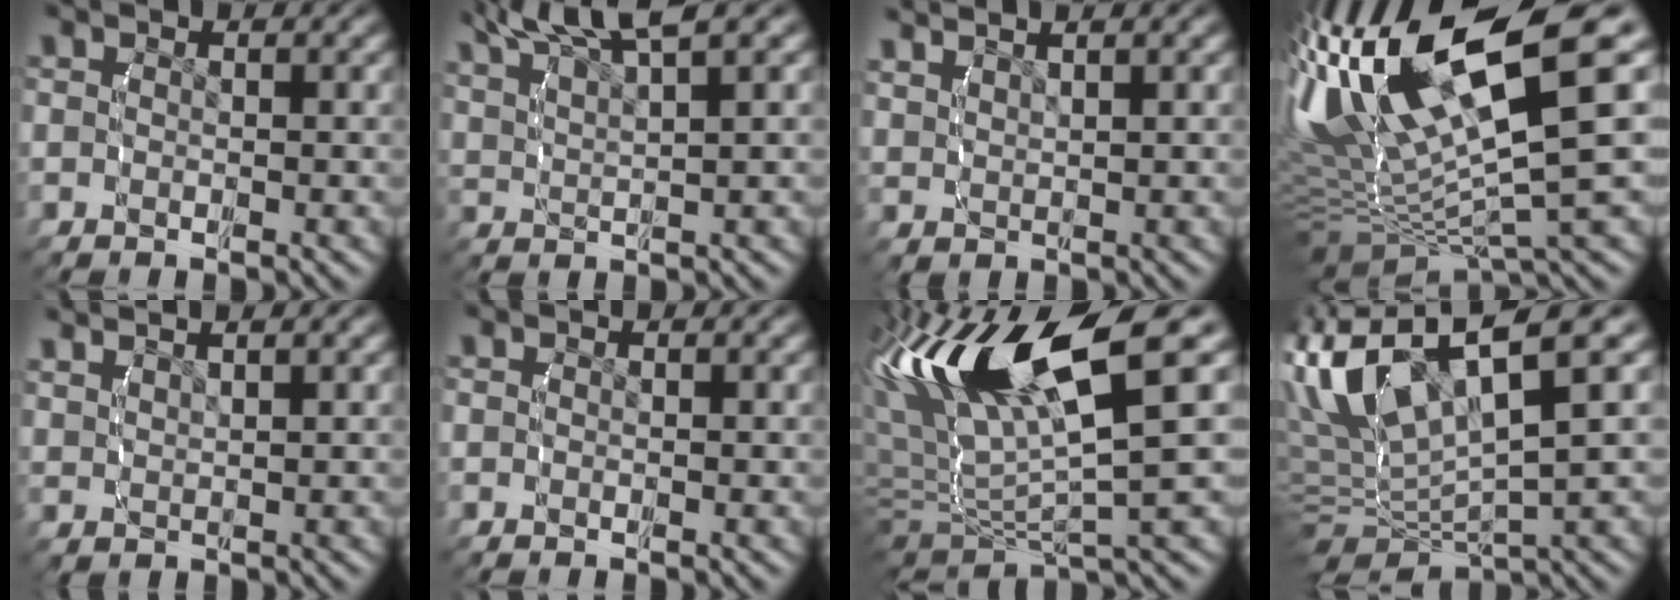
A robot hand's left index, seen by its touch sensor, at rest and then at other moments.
{"total": 5.6, "force": [5.1, 0.3, 2.4], "torque": [-0.041, 0.013, 0.090]}
{"total": 3.4, "force": [3.1, 0.0, 1.5], "torque": [-0.013, 0.014, 0.058]}
{"total": 15.3, "force": [3.3, 8.6, 12.2], "torque": [-0.253, -0.024, 0.072]}
{"total": 3.0, "force": [2.8, -0.2, 1.2], "torque": [-0.009, 0.013, 0.053]}
{"total": 0.0}
{"total": 11.5, "force": [3.8, 5.4, 9.5], "torque": [-0.199, 0.006, 0.072]}
{"total": 10.4, "force": [3.3, 5.8, 7.9], "torque": [-0.178, -0.014, 0.069]}